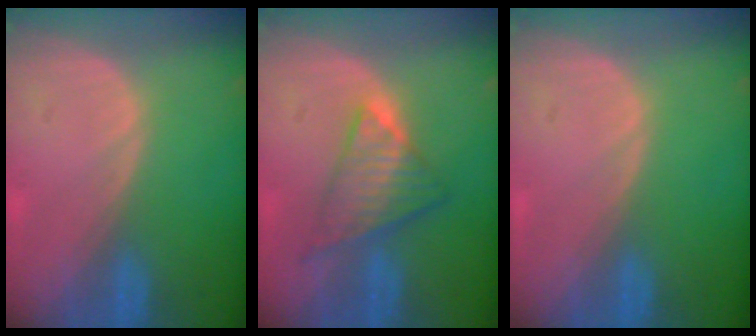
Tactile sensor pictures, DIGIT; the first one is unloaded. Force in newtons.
{"total": 6.7, "press": 6.4, "slide": 1.9}
{"total": 0.0}